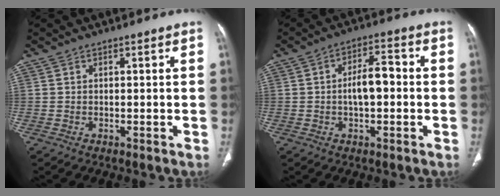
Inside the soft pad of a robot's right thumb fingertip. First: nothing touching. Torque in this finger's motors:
{"motor_torque": [1.08, 1.43, 1.01, -0.17, 0.04]}